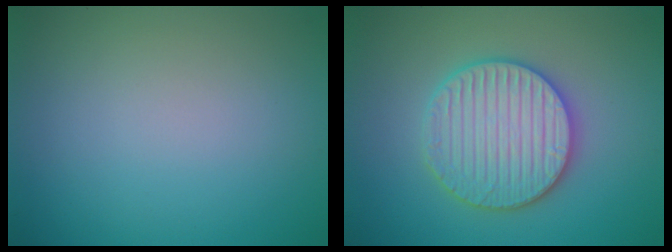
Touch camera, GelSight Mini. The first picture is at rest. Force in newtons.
{"total": 5.9, "press": 5.8, "slide": 1.1}